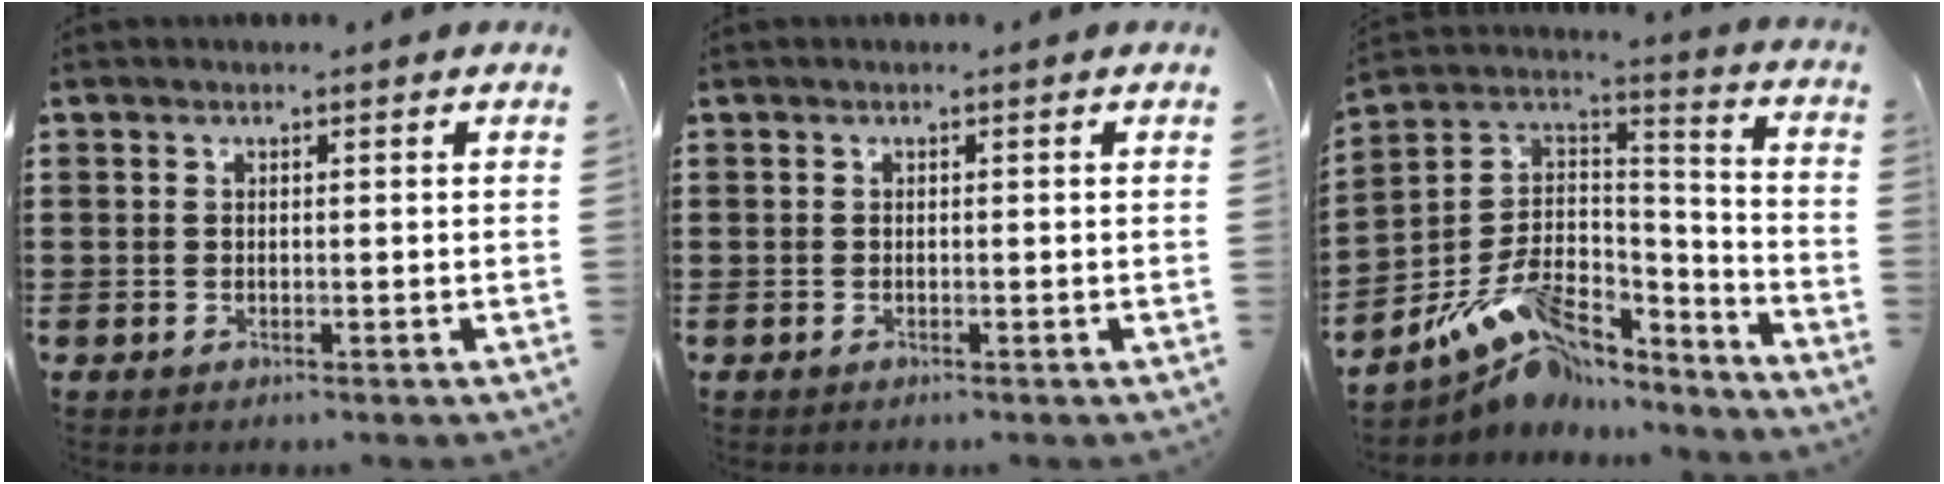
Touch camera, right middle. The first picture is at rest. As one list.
[{"total": 0.0}, {"total": 9.8, "force": [-6.8, 5.1, 4.9], "torque": [-0.106, 0.012, -0.132]}]